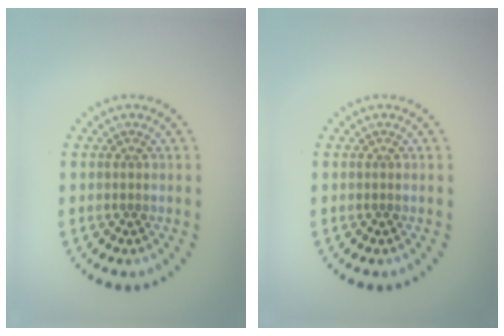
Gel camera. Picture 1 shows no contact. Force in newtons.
{"total": 0.0}